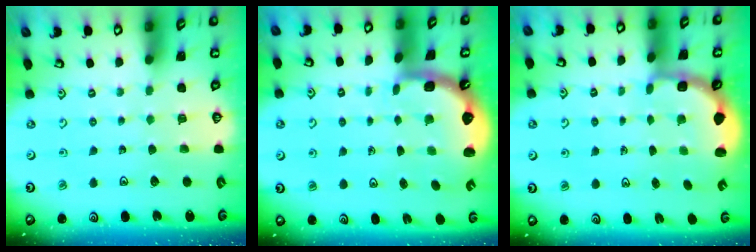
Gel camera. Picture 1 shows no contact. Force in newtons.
{"total": 2.6, "press": 1.3, "slide": 2.2}
{"total": 3.0, "press": 2.0, "slide": 2.2}